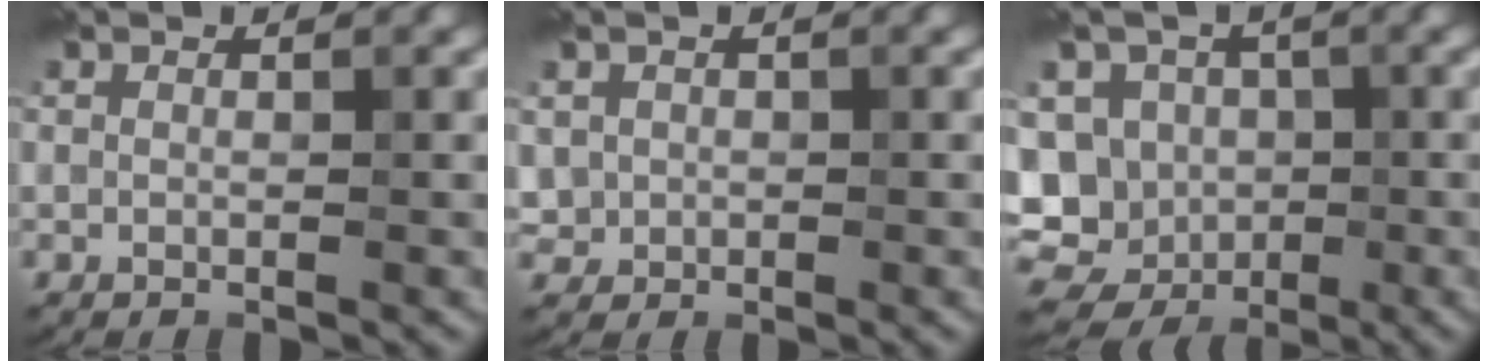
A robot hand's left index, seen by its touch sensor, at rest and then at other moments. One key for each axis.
{"total": 1.7, "fx": 0.2, "fy": 1.6, "fz": 0.5, "tx": -0.008, "ty": -0.007, "tz": 0.004}
{"total": 13.9, "fx": -3.2, "fy": 12.5, "fz": 5.2, "tx": -0.109, "ty": 0.005, "tz": -0.063}